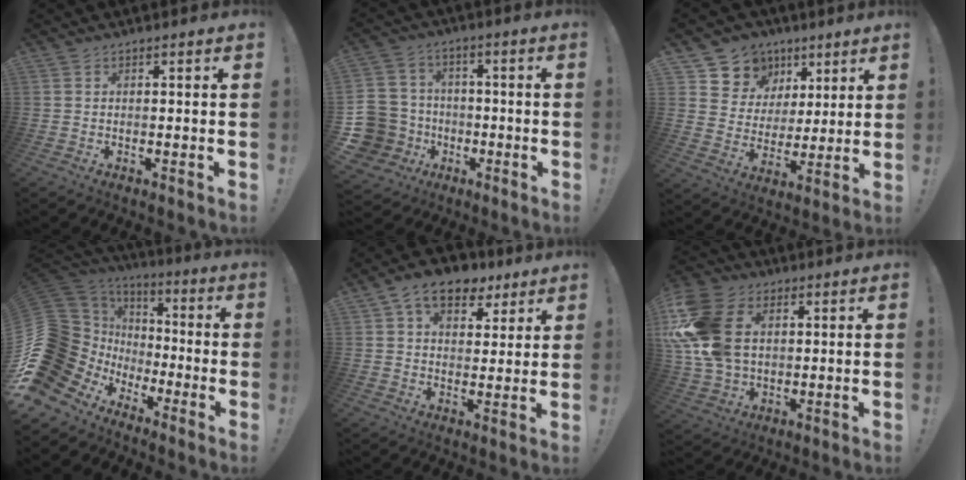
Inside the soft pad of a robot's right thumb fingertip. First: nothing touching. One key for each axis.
{"total": 13.4, "fx": -3.2, "fy": 12.2, "fz": 4.6, "tx": -0.104, "ty": 0.023, "tz": -0.041}
{"total": 10.3, "fx": 5.5, "fy": 8.6, "fz": 1.5, "tx": -0.031, "ty": -0.041, "tz": 0.117}
{"total": 20.0, "fx": -3.2, "fy": 15.9, "fz": 11.6, "tx": -0.226, "ty": -0.005, "tz": -0.002}
{"total": 11.7, "fx": 6.4, "fy": 7.3, "fz": 6.5, "tx": -0.088, "ty": -0.027, "tz": 0.118}
{"total": 20.1, "fx": 3.9, "fy": 14.4, "fz": 13.5, "tx": -0.264, "ty": -0.008, "tz": 0.079}